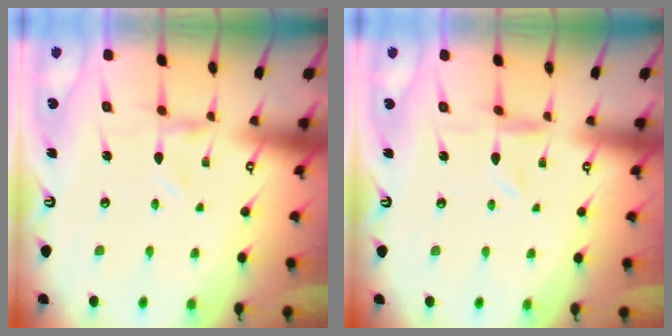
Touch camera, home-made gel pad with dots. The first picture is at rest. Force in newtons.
{"total": 0.7, "press": 0.6, "slide": 0.3}